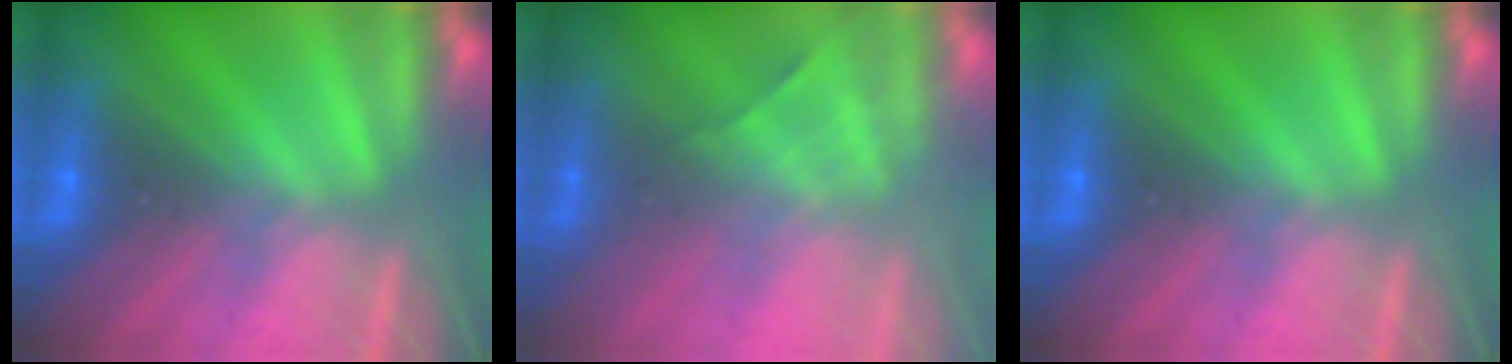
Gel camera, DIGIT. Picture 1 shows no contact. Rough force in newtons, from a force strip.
{"total": 2.4}
{"total": 0.0}